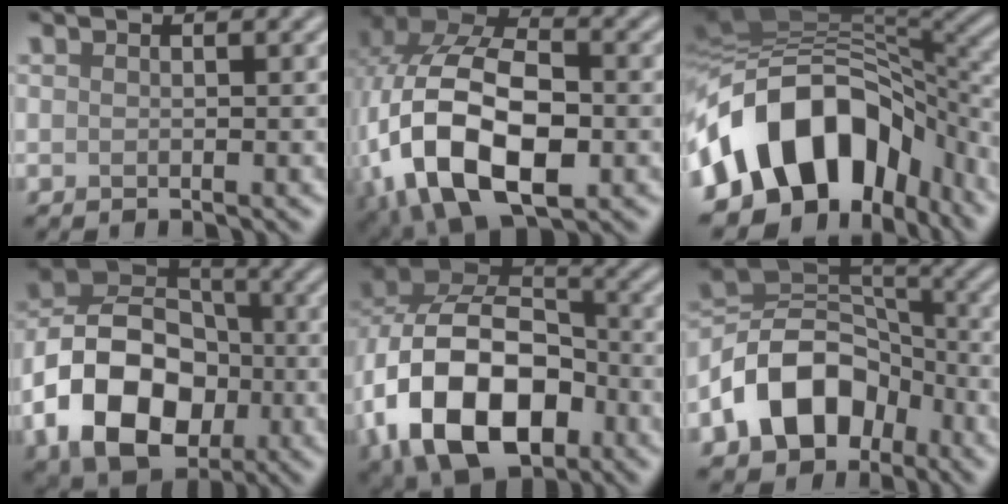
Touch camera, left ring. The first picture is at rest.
{"total": 14.8, "force": [-4.0, 8.9, 11.1], "torque": [-0.222, -0.006, -0.068]}
{"total": 15.1, "force": [-5.5, 9.6, 10.2], "torque": [-0.168, 0.016, -0.102]}
{"total": 12.1, "force": [-3.8, 8.5, 7.7], "torque": [-0.140, -0.002, -0.076]}
{"total": 14.9, "force": [-5.0, 9.9, 10.0], "torque": [-0.195, -0.028, -0.088]}
{"total": 9.8, "force": [-4.6, 6.9, 5.2], "torque": [-0.081, 0.005, -0.099]}